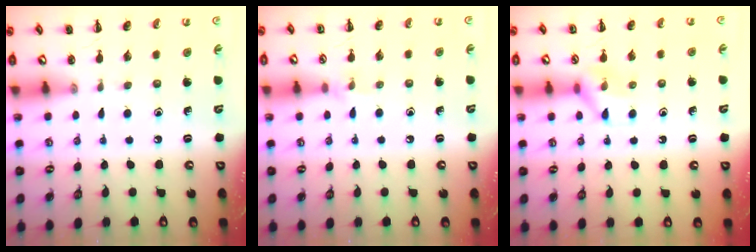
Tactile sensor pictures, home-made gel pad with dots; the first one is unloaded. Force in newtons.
{"total": 4.8, "press": 4.5, "slide": 1.4}
{"total": 8.3, "press": 8.3, "slide": 0.4}